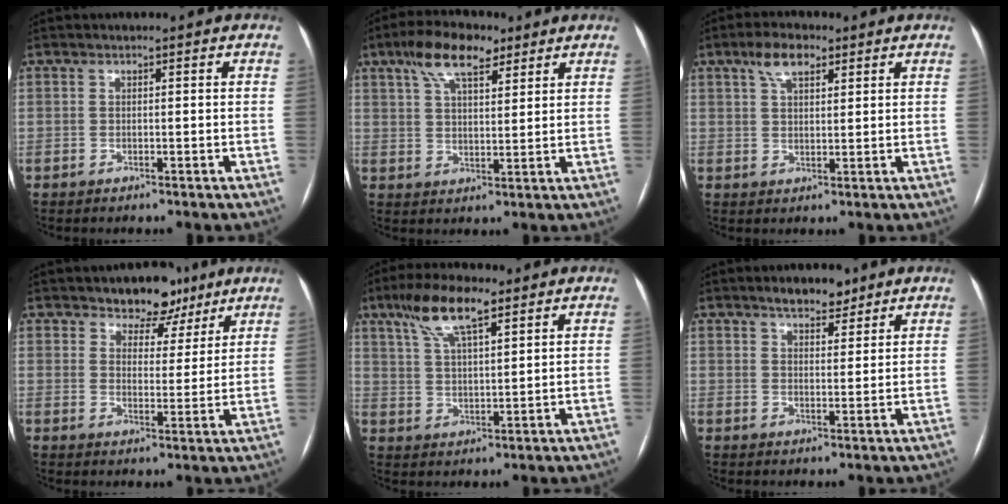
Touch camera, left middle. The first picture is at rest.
{"total": 9.0, "force": [5.7, 3.4, 6.1], "torque": [-0.119, 0.022, 0.102]}
{"total": 5.0, "force": [3.0, 2.1, 3.3], "torque": [-0.068, 0.015, 0.056]}
{"total": 7.0, "force": [5.3, 4.1, 2.1], "torque": [-0.016, 0.005, 0.079]}
{"total": 9.2, "force": [5.9, 2.1, 6.8], "torque": [-0.140, 0.018, 0.111]}
{"total": 4.7, "force": [3.7, 1.9, 2.2], "torque": [-0.035, 0.003, 0.059]}